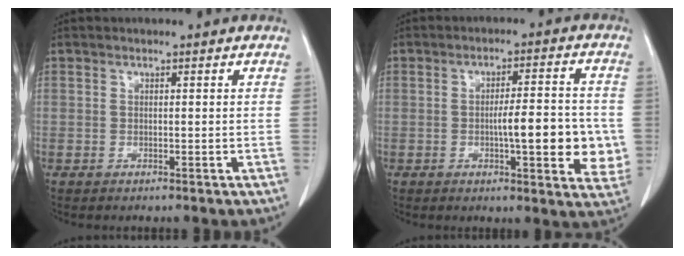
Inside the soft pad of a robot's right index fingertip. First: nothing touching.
{"total": 10.8, "force": [-1.4, 2.4, 10.4], "torque": [-0.132, 0.005, -0.016]}